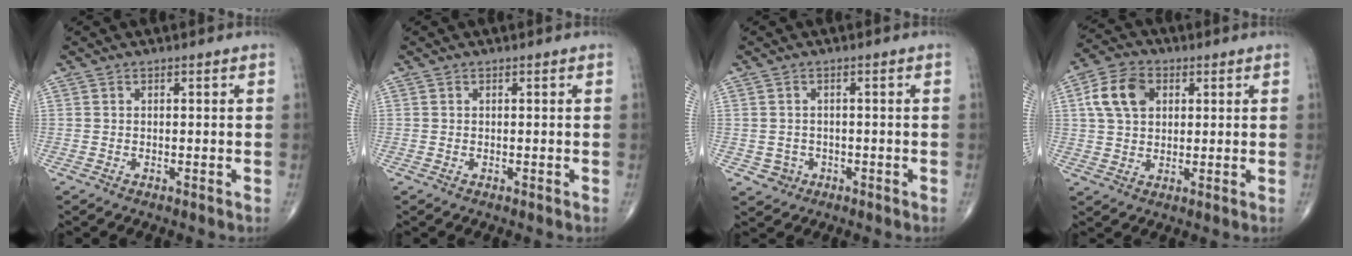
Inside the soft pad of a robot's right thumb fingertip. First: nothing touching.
{"total": 0.0}
{"total": 2.5, "force": [-0.8, 2.3, 0.3], "torque": [0.009, 0.009, -0.009]}
{"total": 8.0, "force": [2.4, 5.7, 5.1], "torque": [-0.085, 0.005, 0.040]}